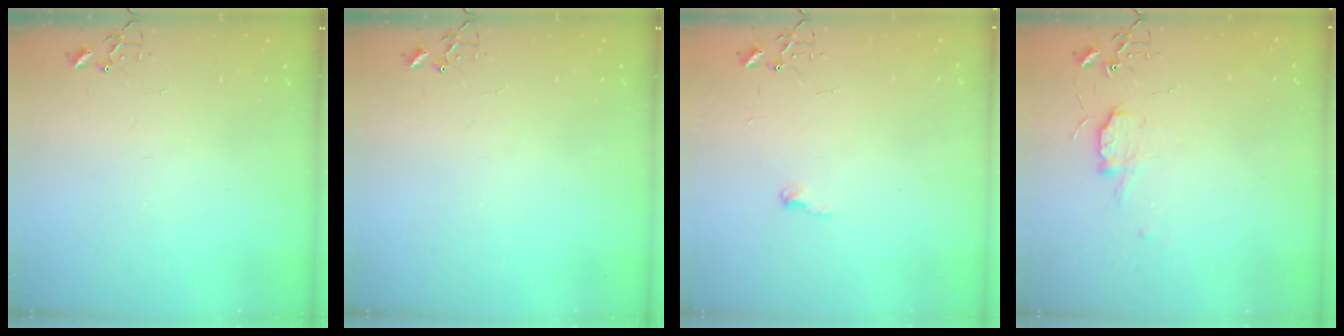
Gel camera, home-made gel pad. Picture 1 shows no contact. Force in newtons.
{"total": 0.0}
{"total": 4.4, "press": 4.4, "slide": 0.4}
{"total": 7.3, "press": 7.3, "slide": 0.7}